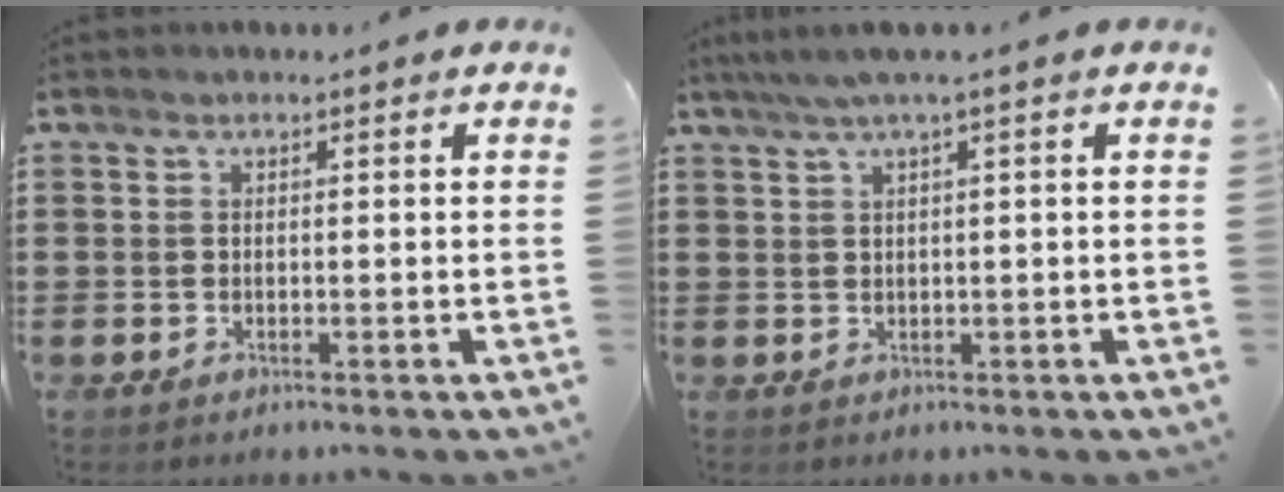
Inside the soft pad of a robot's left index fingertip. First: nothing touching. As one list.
[{"total": 2.2, "force": [0.7, -0.2, 2.0], "torque": [-0.038, -0.002, 0.011]}]